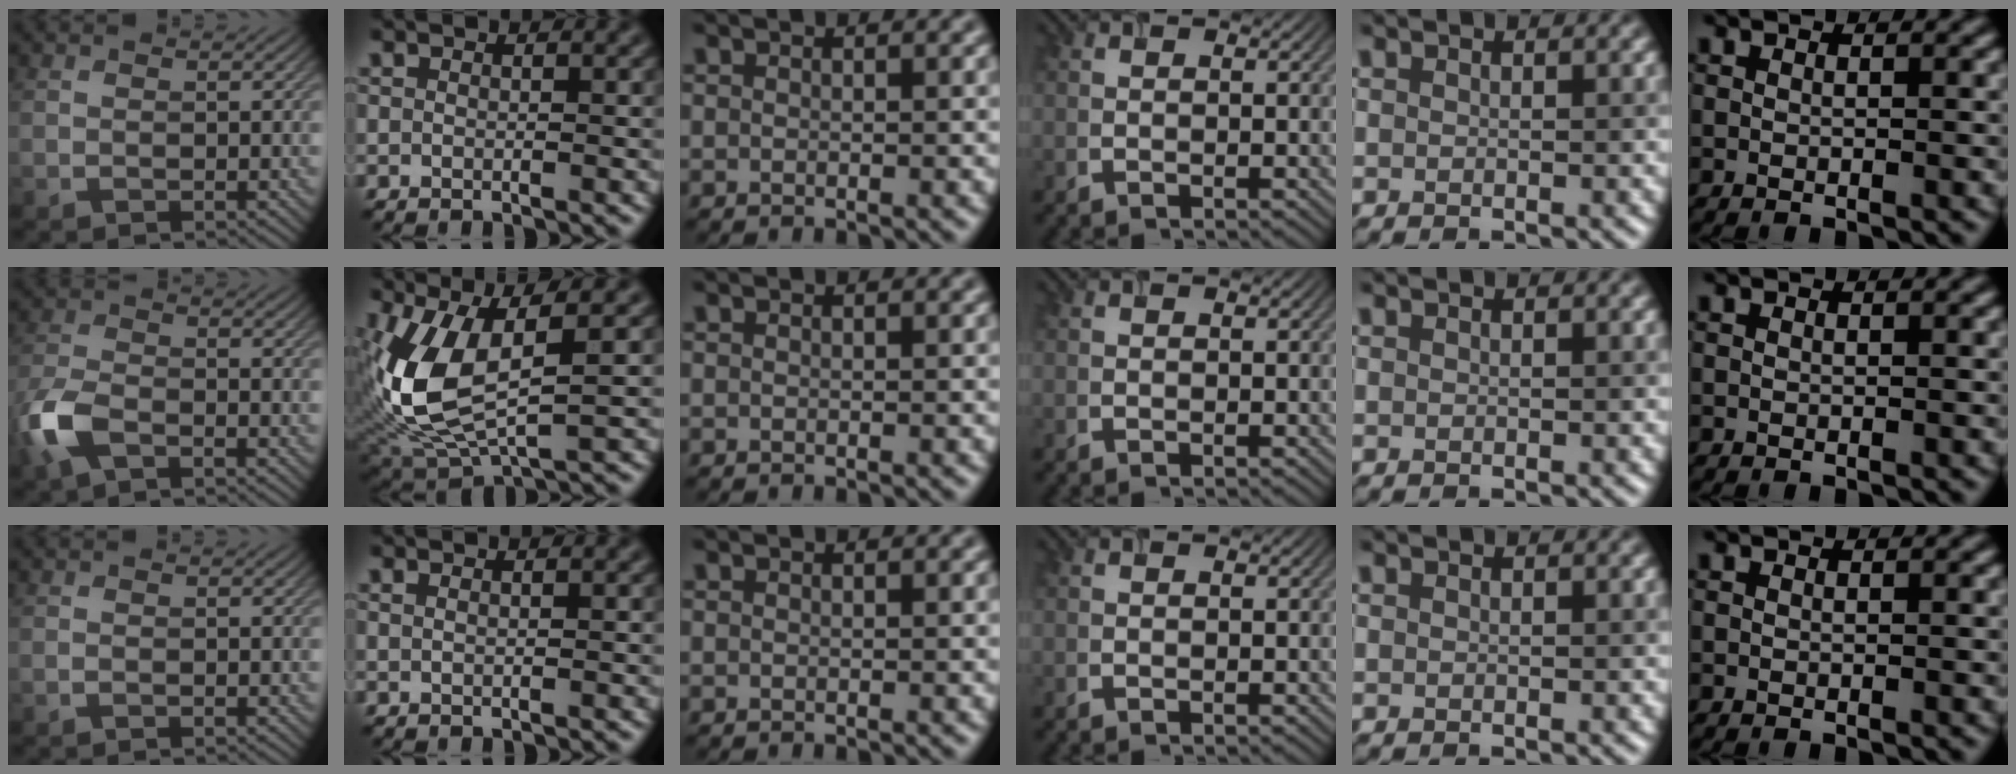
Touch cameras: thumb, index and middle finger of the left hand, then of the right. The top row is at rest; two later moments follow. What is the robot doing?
{"motion": "insert", "object": "airpods case & airpods"}